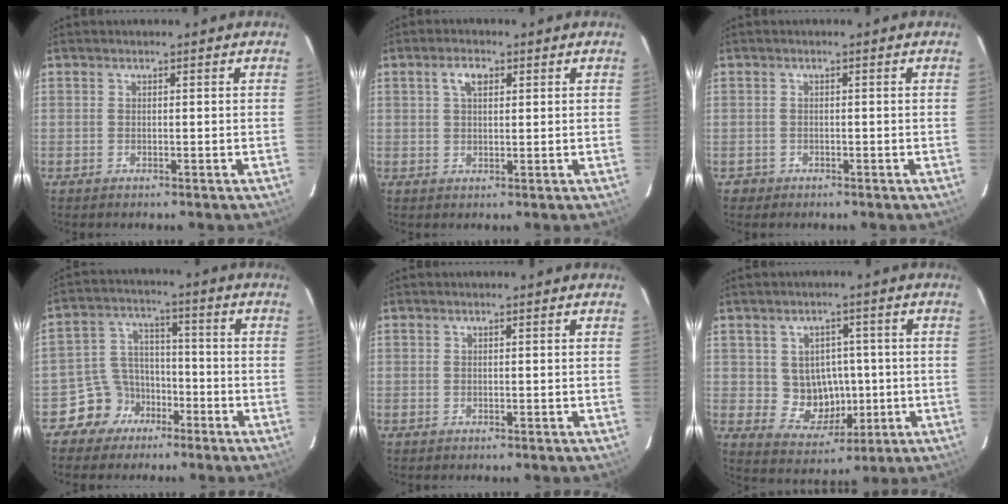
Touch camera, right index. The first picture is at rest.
{"total": 3.2, "force": [1.3, 1.7, 2.4], "torque": [-0.044, 0.010, 0.024]}
{"total": 1.7, "force": [-0.8, 1.5, 0.0], "torque": [-0.004, 0.006, -0.010]}
{"total": 7.8, "force": [-5.1, 5.9, 0.8], "torque": [-0.029, 0.033, -0.088]}
{"total": 0.0}
{"total": 8.0, "force": [-0.2, 7.4, 2.9], "torque": [-0.061, 0.008, 0.016]}